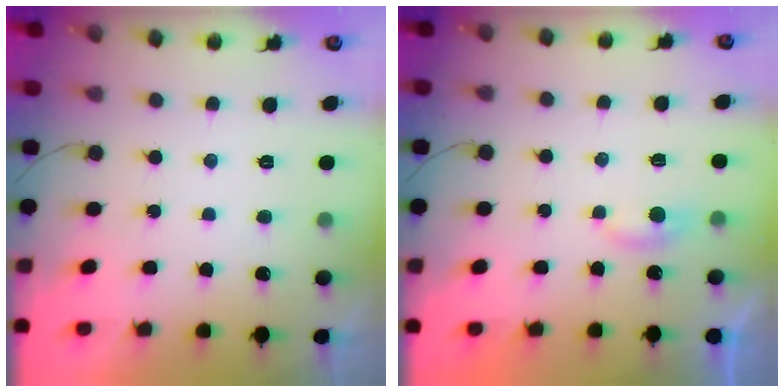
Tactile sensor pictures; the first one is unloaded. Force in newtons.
{"total": 2.8, "press": 2.8, "slide": 0.3}